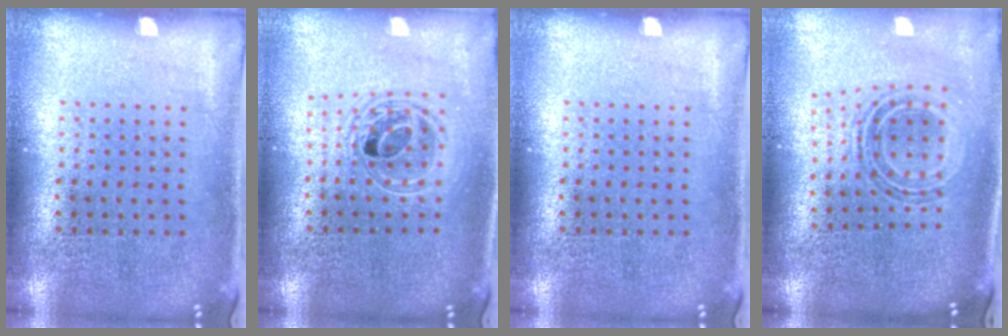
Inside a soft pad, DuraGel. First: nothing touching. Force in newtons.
{"total": 1.5, "press": 1.3, "slide": 0.8}
{"total": 0.0}
{"total": 0.9, "press": 0.8, "slide": 0.3}